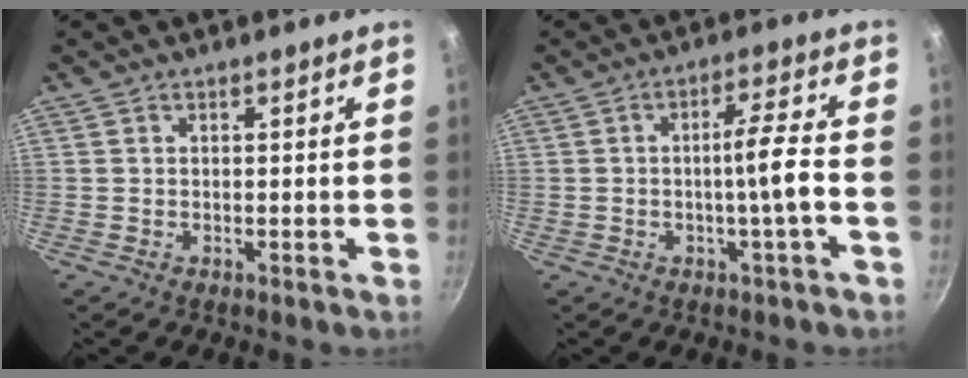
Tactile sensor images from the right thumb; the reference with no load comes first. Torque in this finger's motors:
{"motor_torque": [2.48, 2.46, 2.04, -0.73, 0.91]}